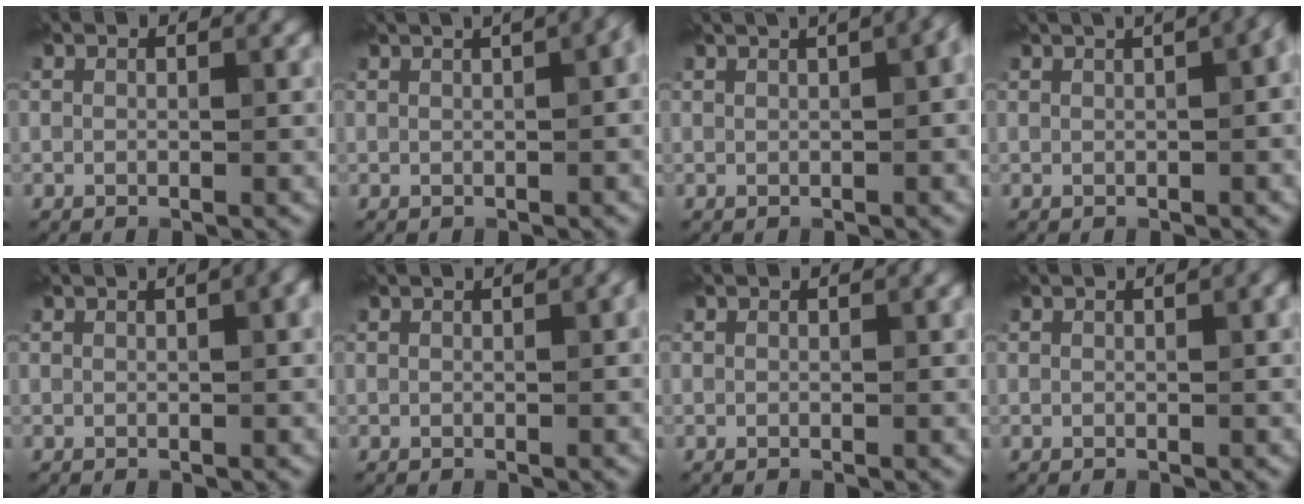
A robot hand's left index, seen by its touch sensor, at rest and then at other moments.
{"total": 6.2, "force": [2.6, 2.4, 5.1], "torque": [-0.048, 0.034, 0.027]}
{"total": 7.0, "force": [3.0, 2.8, 5.7], "torque": [-0.057, 0.040, 0.029]}
{"total": 8.5, "force": [3.2, 3.7, 7.0], "torque": [-0.064, 0.050, 0.028]}
{"total": 2.3, "force": [0.8, 0.6, 2.0], "torque": [-0.018, 0.010, 0.007]}
{"total": 0.7, "force": [0.3, 0.1, 0.6], "torque": [-0.008, 0.005, 0.006]}
{"total": 0.0}
{"total": 1.0, "force": [0.3, 0.2, 0.9], "torque": [-0.012, 0.005, 0.005]}